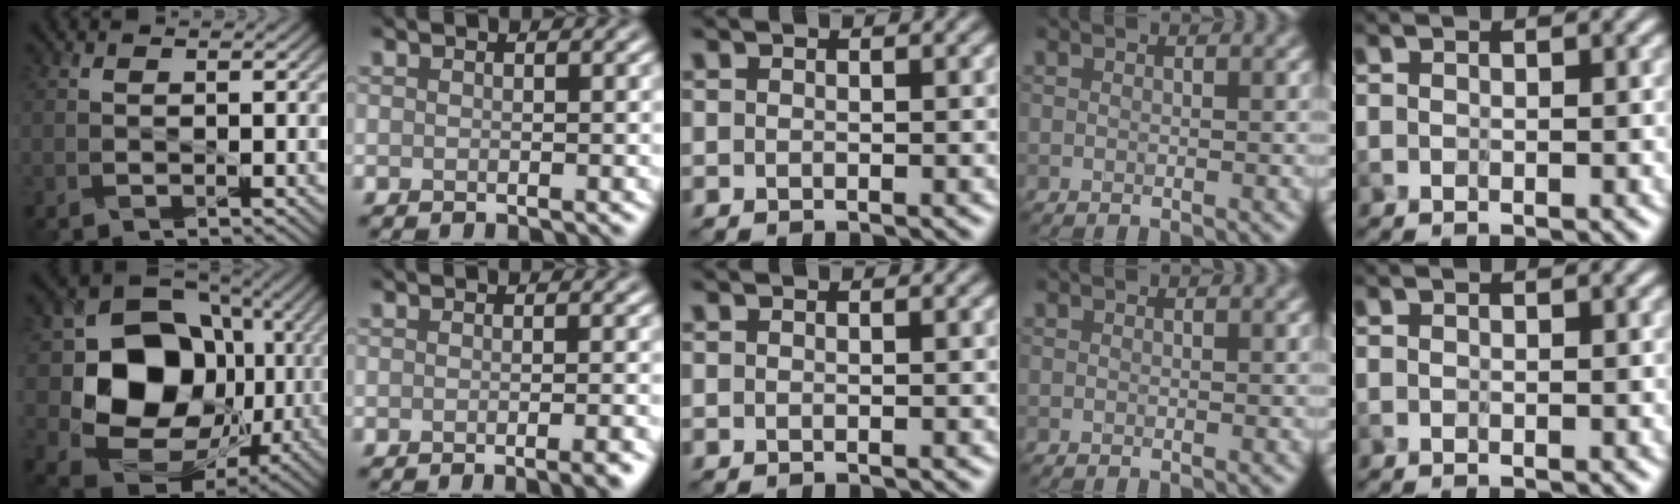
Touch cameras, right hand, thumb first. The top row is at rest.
{"thumb": {"total": 15.6, "force": [0.2, 12.8, 8.9], "torque": [-0.155, -0.028, 0.002]}, "index": {"total": 3.0, "force": [-1.4, 0.9, 2.6], "torque": [-0.015, 0.002, -0.020]}}